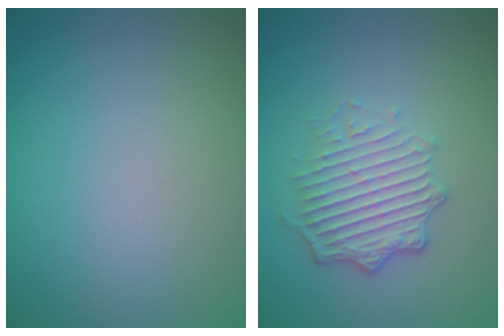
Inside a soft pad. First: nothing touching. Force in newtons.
{"total": 5.0, "press": 3.5, "slide": 3.5}